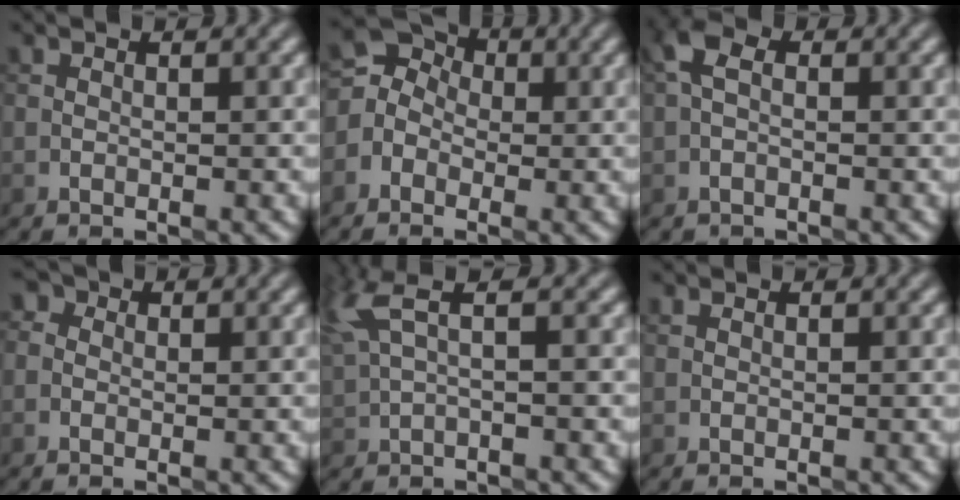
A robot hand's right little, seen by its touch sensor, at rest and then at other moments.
{"total": 5.1, "force": [0.1, 4.6, 2.2], "torque": [-0.022, 0.034, -0.035]}
{"total": 2.4, "force": [-0.1, 1.6, 1.7], "torque": [-0.038, 0.011, -0.012]}
{"total": 3.3, "force": [1.1, 2.6, 1.6], "torque": [-0.006, 0.022, -0.025]}
{"total": 3.5, "force": [1.6, 0.9, 3.0], "torque": [-0.071, 0.013, 0.035]}
{"total": 0.0}